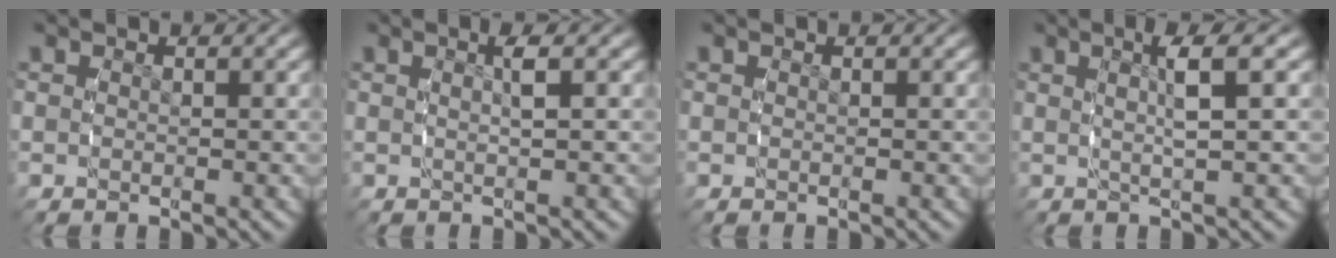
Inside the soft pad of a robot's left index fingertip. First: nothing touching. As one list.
[{"total": 1.6, "force": [0.6, -0.1, 1.4], "torque": [-0.024, 0.001, 0.013]}, {"total": 0.0}, {"total": 3.3, "force": [1.4, 0.0, 2.9], "torque": [-0.050, 0.006, 0.024]}]